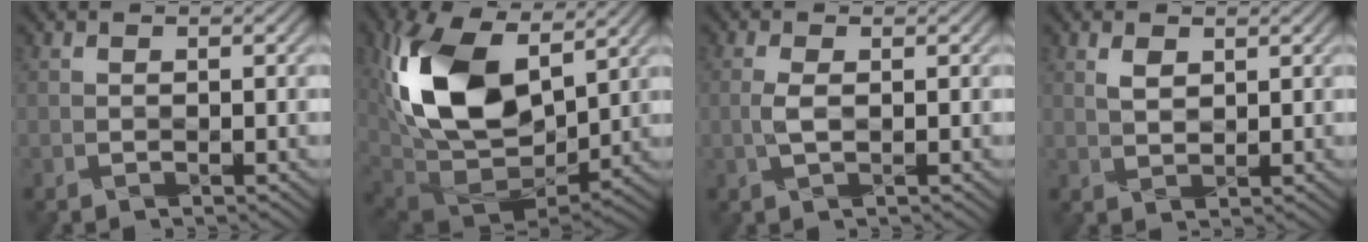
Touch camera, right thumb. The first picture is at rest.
{"total": 17.0, "force": [5.2, 10.2, 12.6], "torque": [-0.276, 0.002, 0.099]}
{"total": 1.4, "force": [-0.2, 0.4, 1.3], "torque": [-0.034, 0.000, -0.002]}
{"total": 1.5, "force": [1.2, 0.7, 0.6], "torque": [-0.019, -0.005, 0.028]}